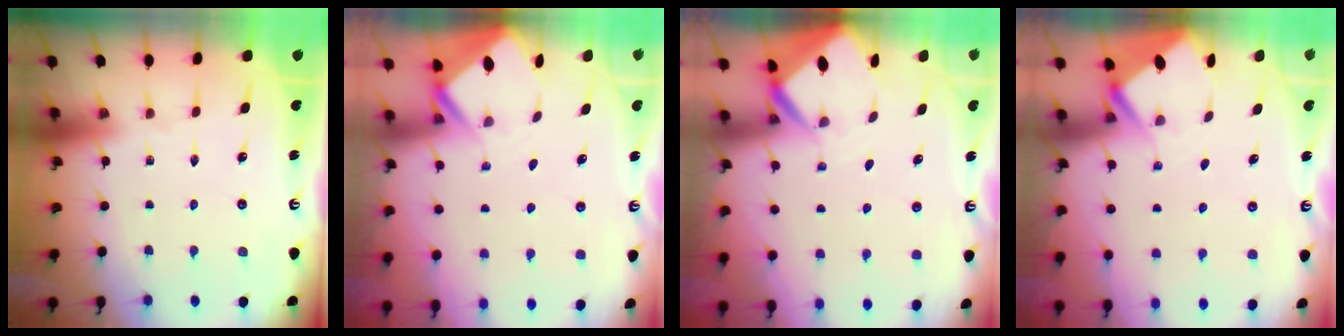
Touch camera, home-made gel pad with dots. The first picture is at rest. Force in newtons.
{"total": 2.5, "press": 2.5, "slide": 0.2}
{"total": 3.4, "press": 3.4, "slide": 0.2}
{"total": 3.1, "press": 3.0, "slide": 0.4}